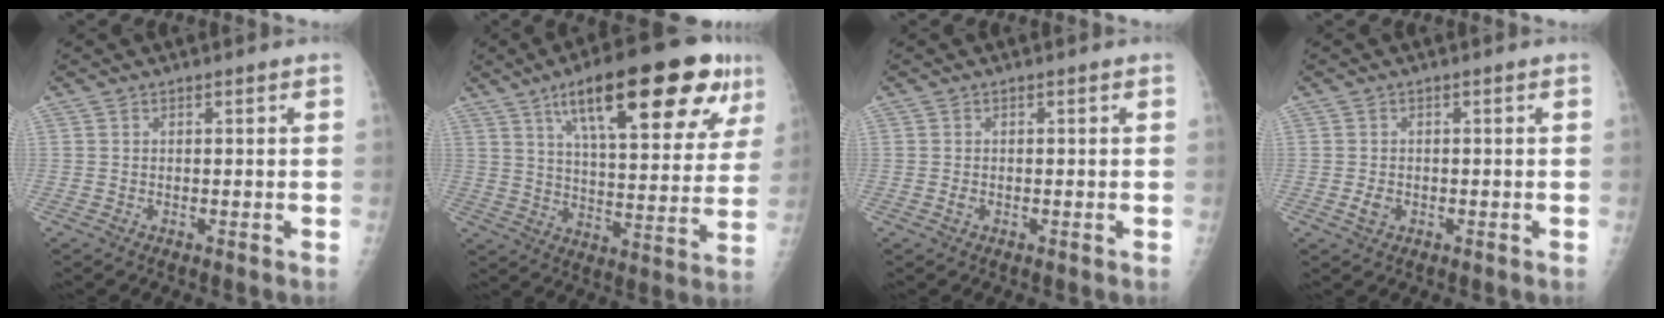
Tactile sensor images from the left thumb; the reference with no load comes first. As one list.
[{"total": 26.1, "force": [13.6, 8.1, 20.7], "torque": [-0.278, -0.017, 0.205]}, {"total": 0.7, "force": [-0.3, 0.5, 0.4], "torque": [-0.009, 0.000, -0.007]}, {"total": 2.0, "force": [-0.7, 1.5, 1.2], "torque": [-0.018, 0.004, -0.011]}]